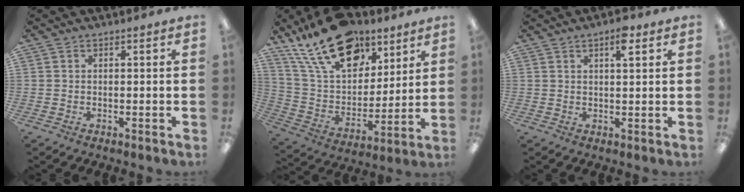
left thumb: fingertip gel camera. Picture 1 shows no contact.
{"total": 22.3, "force": [14.4, 12.2, 11.9], "torque": [-0.214, -0.065, 0.263]}
{"total": 4.3, "force": [2.6, 1.2, 3.3], "torque": [-0.047, -0.005, 0.038]}